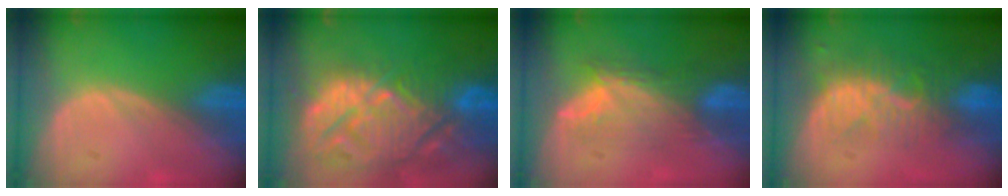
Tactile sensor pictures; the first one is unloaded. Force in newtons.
{"total": 14.9, "press": 12.8, "slide": 7.7}
{"total": 7.0, "press": 6.8, "slide": 1.7}
{"total": 8.1, "press": 7.4, "slide": 3.5}